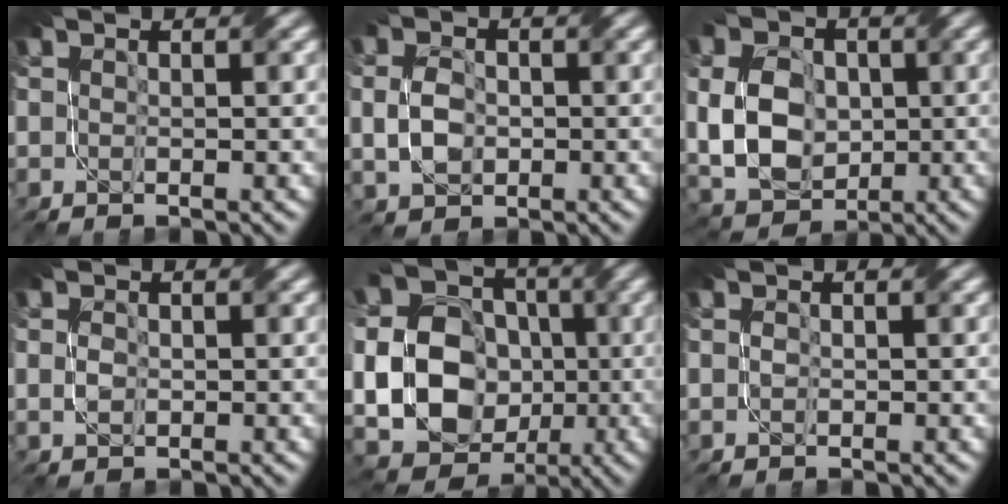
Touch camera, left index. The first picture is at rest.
{"total": 3.0, "force": [-1.1, 1.9, 2.0], "torque": [-0.047, -0.003, -0.025]}
{"total": 9.4, "force": [-0.9, 7.0, 6.2], "torque": [-0.125, 0.006, -0.031]}
{"total": 1.1, "force": [-0.7, 0.5, 0.7], "torque": [-0.015, -0.002, -0.013]}
{"total": 16.2, "force": [-2.3, 13.8, 8.1], "torque": [-0.173, -0.010, -0.060]}
{"total": 0.5, "force": [-0.5, 0.1, 0.2], "torque": [-0.001, -0.002, -0.010]}